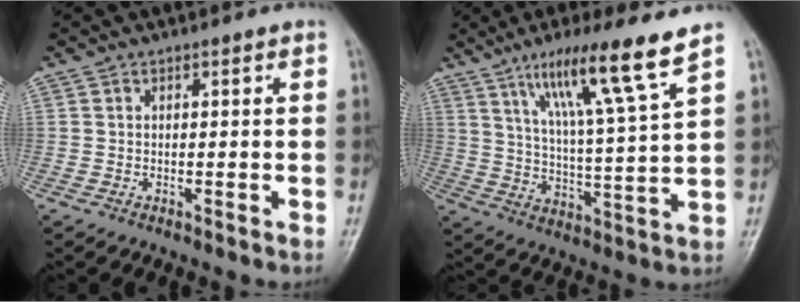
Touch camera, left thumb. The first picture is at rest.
{"total": 14.8, "force": [9.3, -0.1, 11.6], "torque": [-0.193, -0.045, 0.158]}